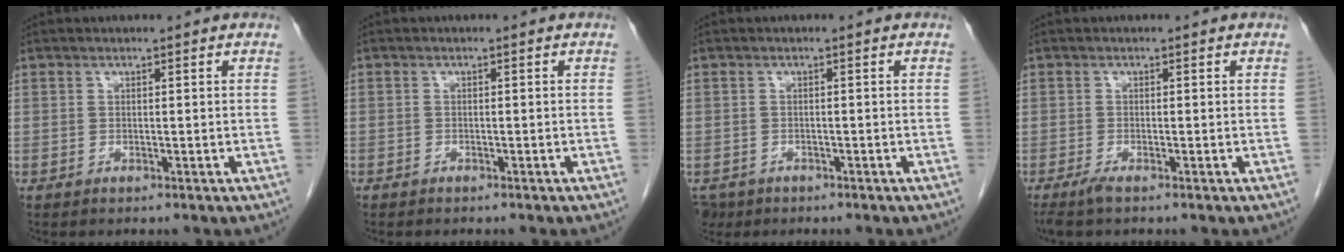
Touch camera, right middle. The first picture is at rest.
{"total": 0.7, "force": [-0.5, 0.4, 0.1], "torque": [-0.009, 0.002, -0.010]}
{"total": 3.4, "force": [-2.4, 2.4, 0.7], "torque": [-0.011, 0.000, -0.038]}
{"total": 1.6, "force": [-1.2, 0.0, 1.1], "torque": [-0.027, -0.006, -0.025]}